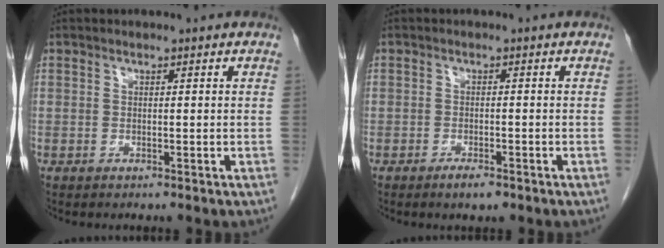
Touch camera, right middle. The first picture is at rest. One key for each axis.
{"total": 2.0, "fx": -1.4, "fy": 0.7, "fz": 1.3, "tx": -0.023, "ty": -0.001, "tz": -0.021}